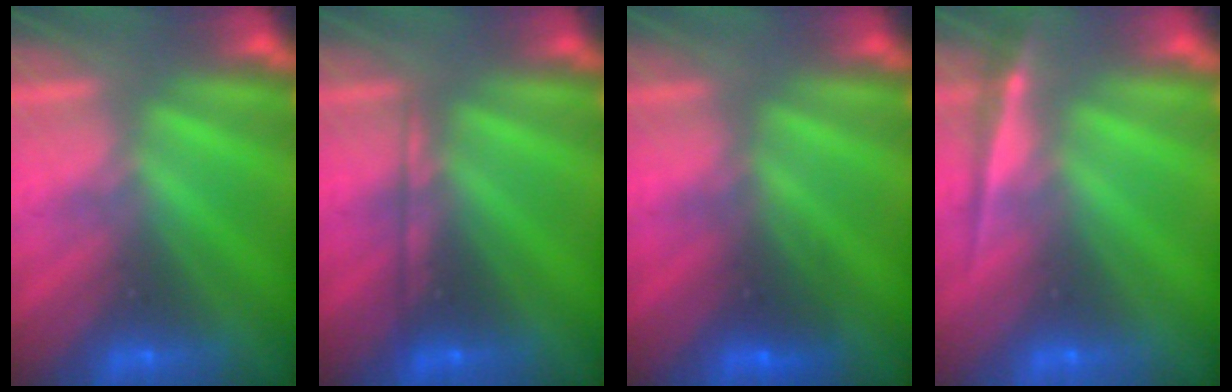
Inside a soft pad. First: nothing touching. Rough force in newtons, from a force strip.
{"total": 2.1}
{"total": 2.7}
{"total": 1.9}